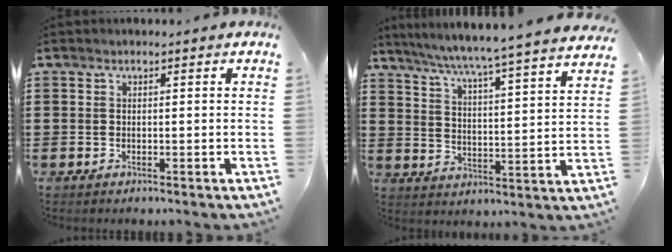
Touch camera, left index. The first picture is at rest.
{"total": 5.3, "force": [4.7, -1.3, 2.2], "torque": [-0.064, -0.046, 0.069]}